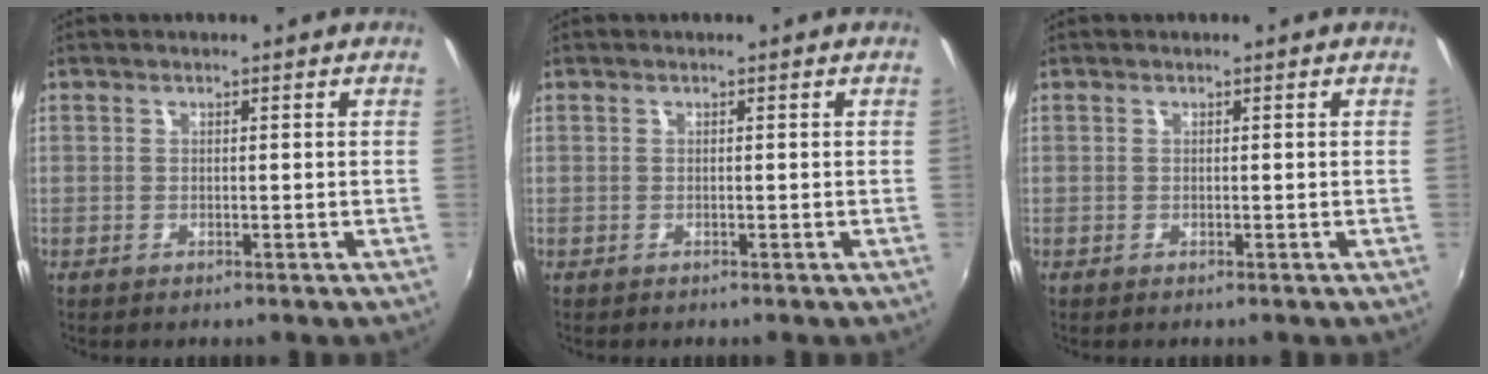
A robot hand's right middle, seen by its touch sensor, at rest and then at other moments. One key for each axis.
{"total": 0.0}
{"total": 0.0}